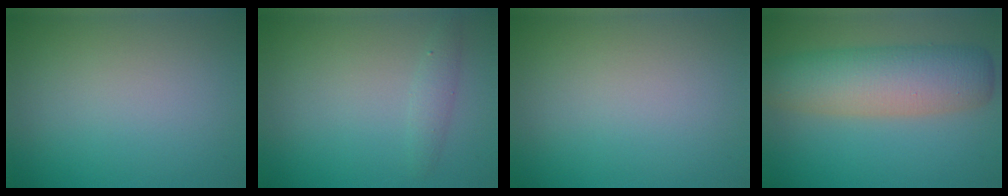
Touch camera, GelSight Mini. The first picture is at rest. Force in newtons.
{"total": 1.3, "press": 1.3, "slide": 0.1}
{"total": 0.0}
{"total": 7.8, "press": 7.8, "slide": 0.1}